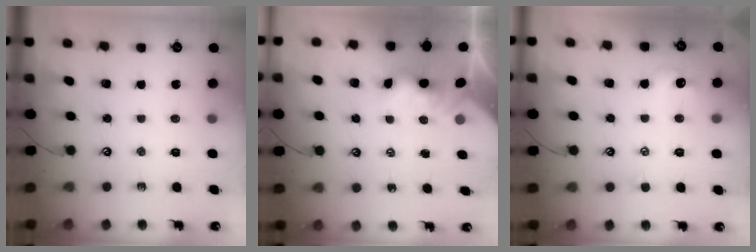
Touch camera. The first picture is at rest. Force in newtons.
{"total": 3.0, "press": 2.9, "slide": 0.6}
{"total": 1.4, "press": 1.2, "slide": 0.6}